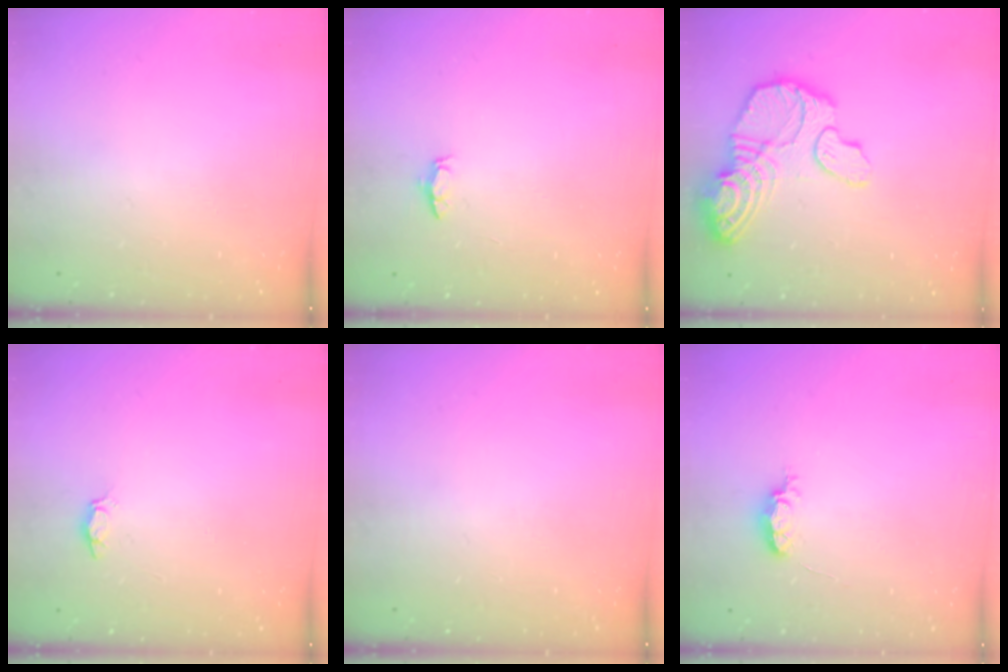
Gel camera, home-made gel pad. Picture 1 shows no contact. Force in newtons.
{"total": 3.1, "press": 3.1, "slide": 0.3}
{"total": 19.1, "press": 19.0, "slide": 1.7}
{"total": 2.9, "press": 2.9, "slide": 0.4}
{"total": 0.0}
{"total": 3.7, "press": 3.7, "slide": 0.5}